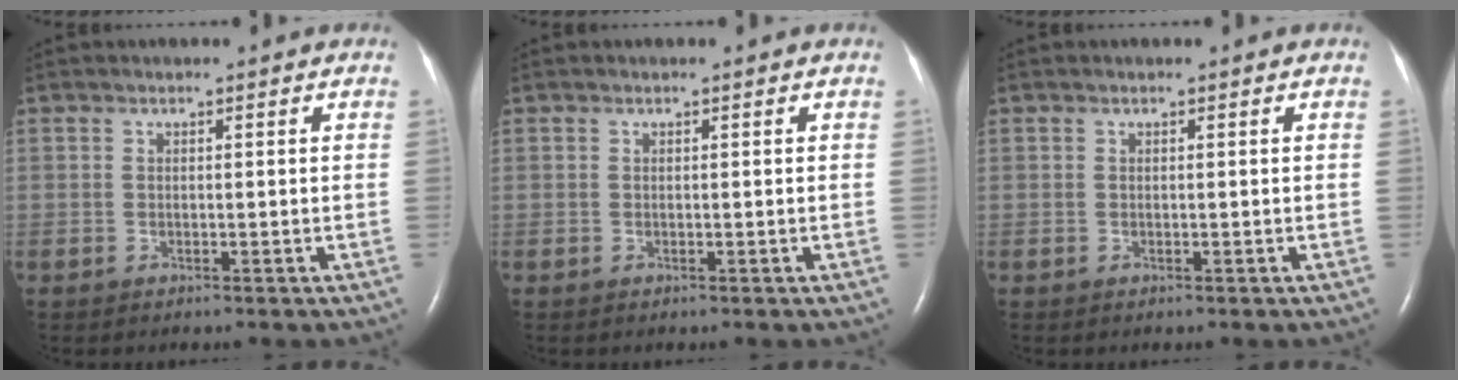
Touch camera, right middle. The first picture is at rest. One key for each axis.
{"total": 0.0}
{"total": 0.0}